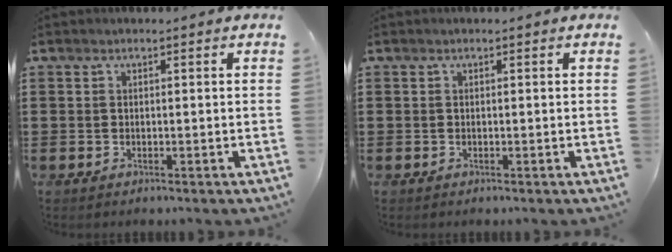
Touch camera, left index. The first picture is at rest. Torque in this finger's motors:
{"motor_torque": [0.00, 0.00, 0.00, 0.00]}